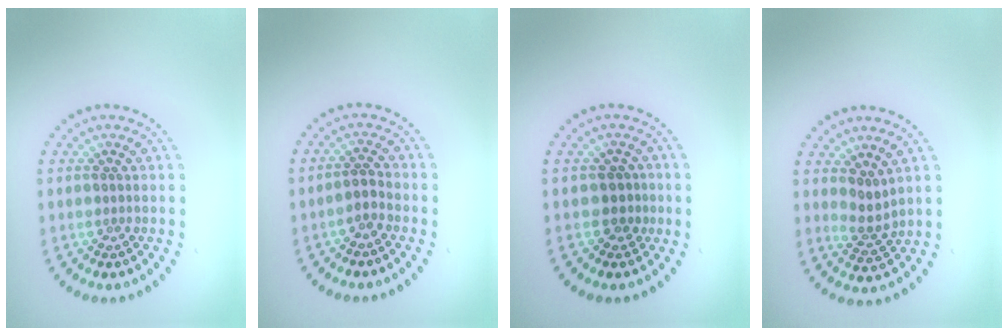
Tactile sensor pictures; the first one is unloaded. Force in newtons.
{"total": 1.6, "press": 1.3, "slide": 0.9}
{"total": 1.9, "press": 1.5, "slide": 1.1}
{"total": 2.0, "press": 1.6, "slide": 1.3}